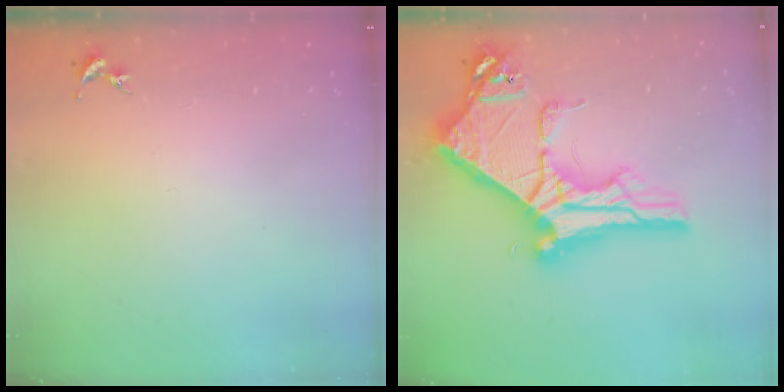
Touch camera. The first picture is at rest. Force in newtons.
{"total": 14.0, "press": 13.9, "slide": 1.4}